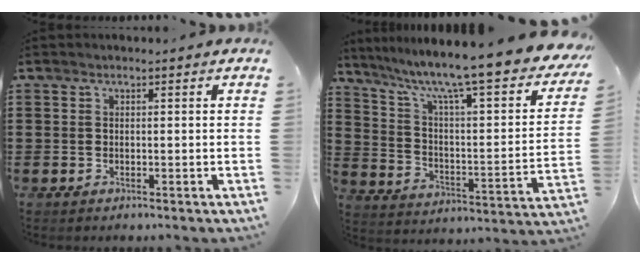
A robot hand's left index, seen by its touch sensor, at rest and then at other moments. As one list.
[{"total": 9.8, "force": [7.6, 0.3, 6.2], "torque": [-0.134, -0.068, 0.115]}]